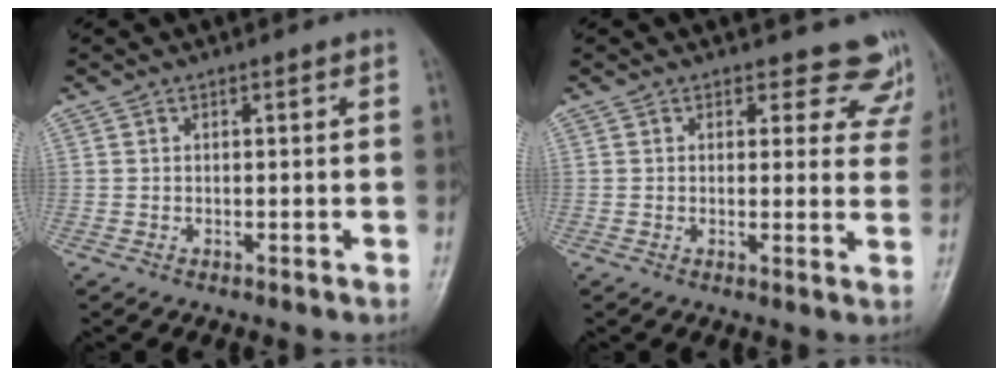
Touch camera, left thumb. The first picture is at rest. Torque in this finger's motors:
{"motor_torque": [0.11, 0.11, 0.03, -0.07, 0.02]}